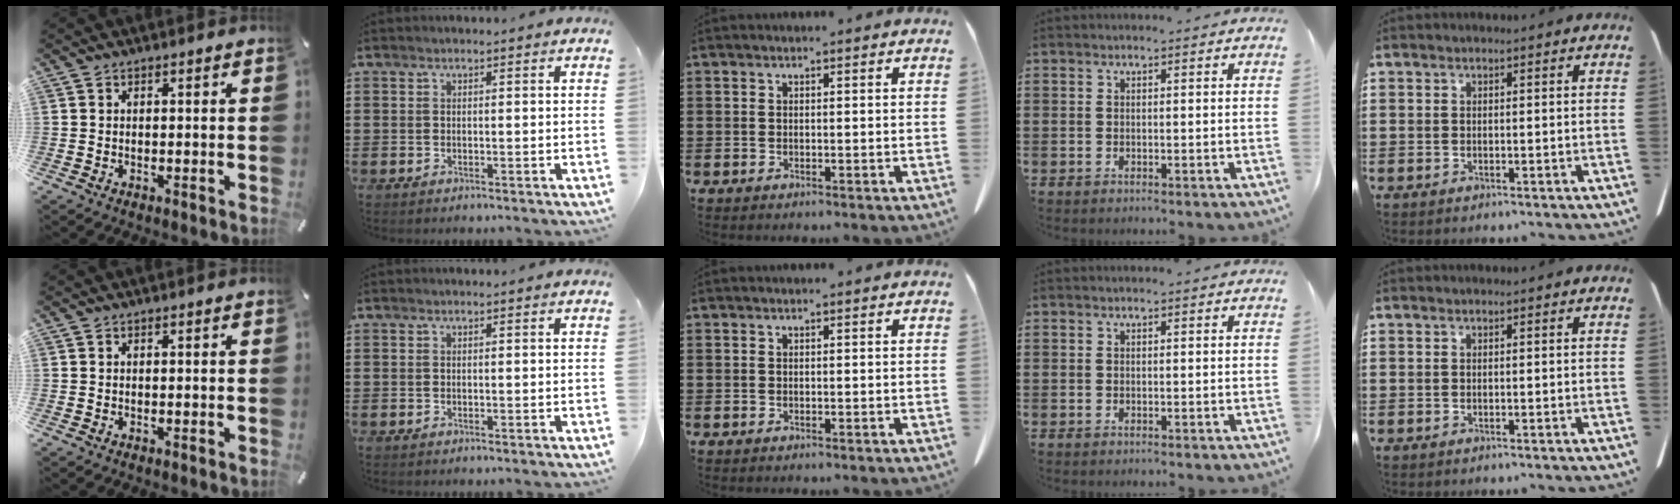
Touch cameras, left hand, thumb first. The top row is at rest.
{}